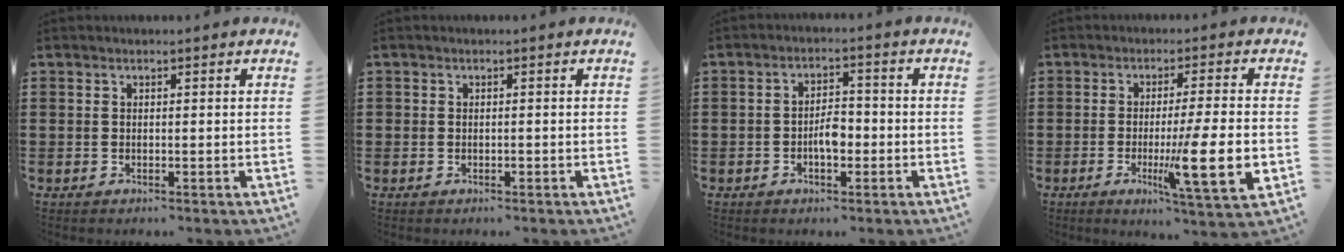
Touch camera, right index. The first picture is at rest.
{"total": 0.6, "force": [-0.3, 0.3, 0.3], "torque": [-0.007, -0.001, -0.006]}
{"total": 3.9, "force": [-1.1, 1.8, 3.3], "torque": [-0.060, 0.007, -0.021]}
{"total": 11.4, "force": [-2.3, 1.0, 11.1], "torque": [-0.188, -0.018, -0.040]}